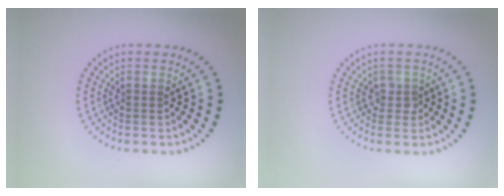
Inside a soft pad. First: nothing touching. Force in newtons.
{"total": 1.2, "press": 1.1, "slide": 0.6}